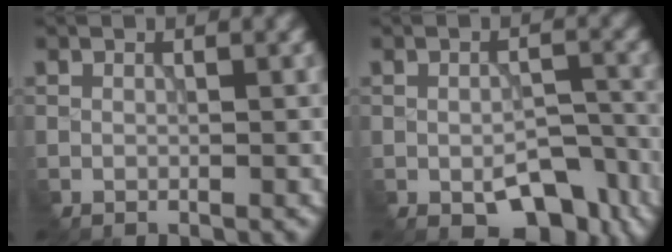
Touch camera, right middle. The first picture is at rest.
{"total": 5.4, "force": [-2.9, 2.8, 3.6], "torque": [-0.053, -0.009, -0.037]}